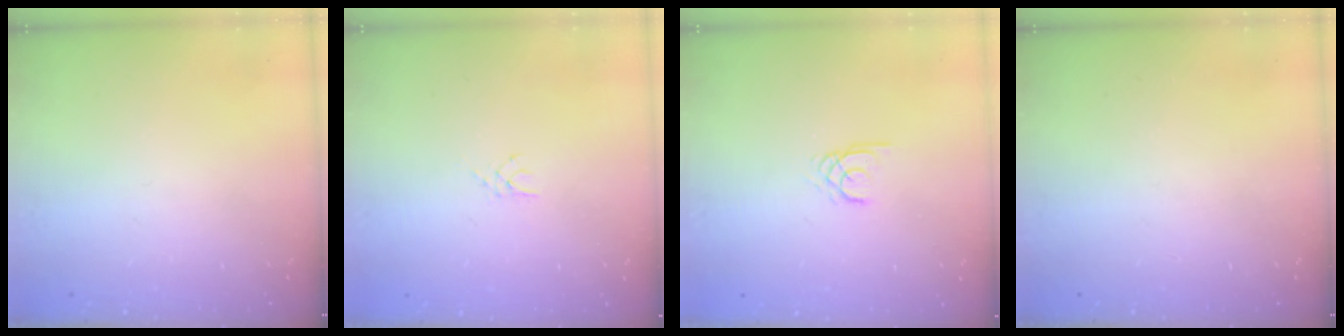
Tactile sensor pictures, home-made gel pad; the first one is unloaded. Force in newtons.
{"total": 2.1, "press": 2.1, "slide": 0.3}
{"total": 1.7, "press": 1.7, "slide": 0.2}
{"total": 0.0}